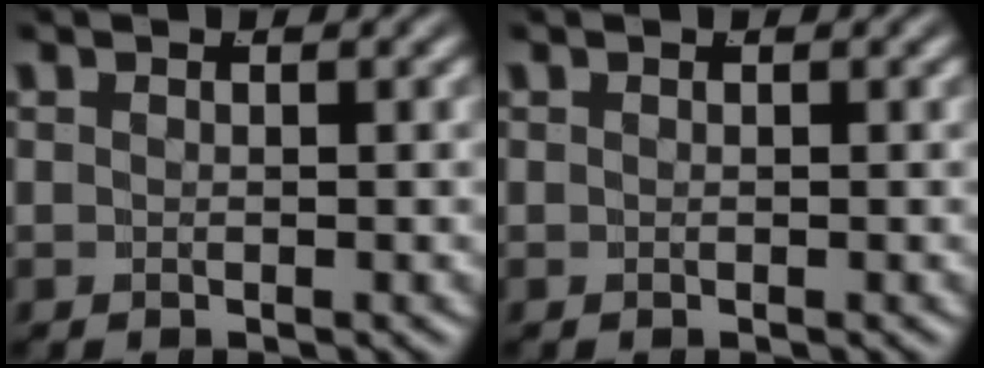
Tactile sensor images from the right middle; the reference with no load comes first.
{"total": 0.0}